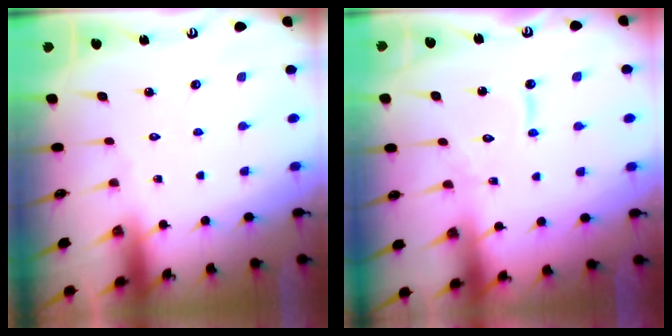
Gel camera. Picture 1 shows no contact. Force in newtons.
{"total": 7.8, "press": 7.7, "slide": 0.6}